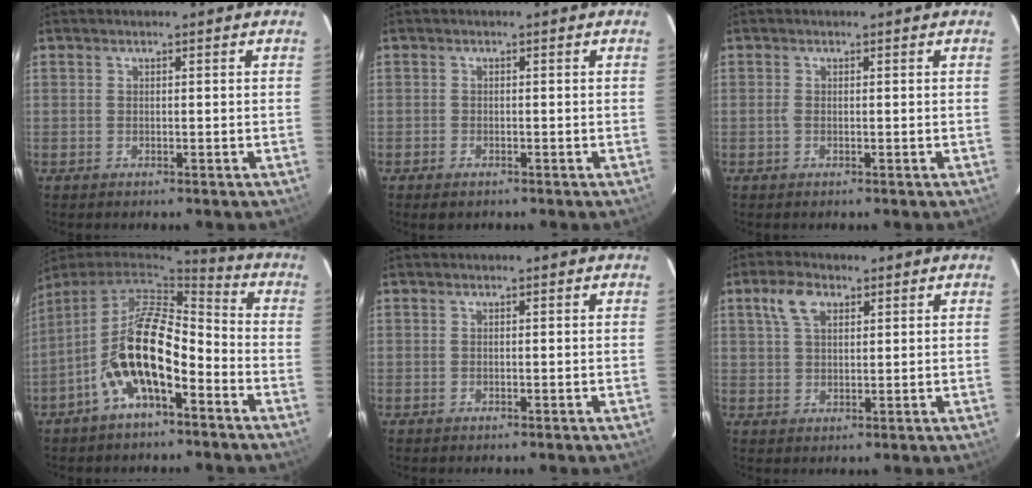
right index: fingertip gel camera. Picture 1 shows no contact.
{"total": 1.6, "force": [-1.2, 0.8, 0.8], "torque": [-0.017, -0.003, -0.022]}
{"total": 0.8, "force": [-0.2, 0.3, 0.7], "torque": [-0.015, 0.000, -0.005]}
{"total": 14.5, "force": [-6.3, 5.3, 11.9], "torque": [-0.229, -0.003, -0.122]}
{"total": 0.0}
{"total": 5.4, "force": [2.6, 3.1, 3.6], "torque": [-0.071, 0.016, 0.050]}